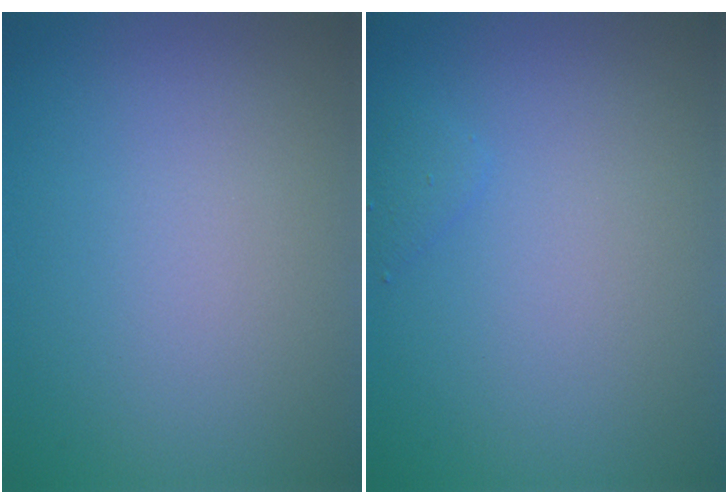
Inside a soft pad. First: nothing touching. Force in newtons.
{"total": 0.8, "press": 0.8, "slide": 0.0}